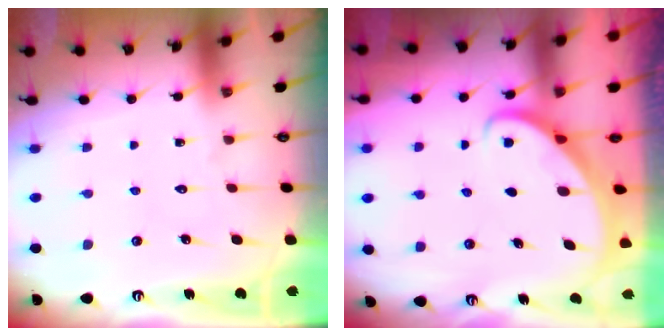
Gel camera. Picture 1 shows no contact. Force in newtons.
{"total": 2.5, "press": 2.5, "slide": 0.3}